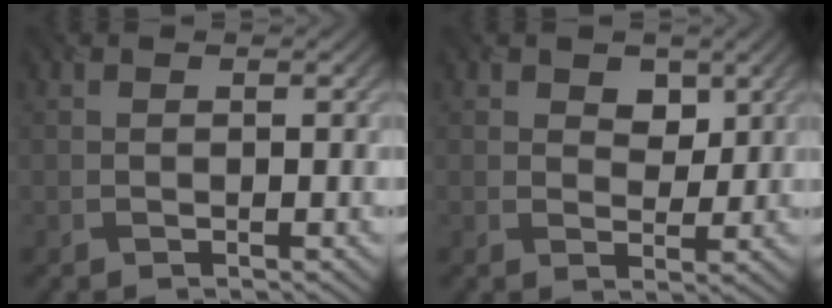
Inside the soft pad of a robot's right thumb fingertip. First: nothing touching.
{"total": 3.1, "force": [1.4, 2.0, 1.8], "torque": [-0.030, -0.007, 0.020]}